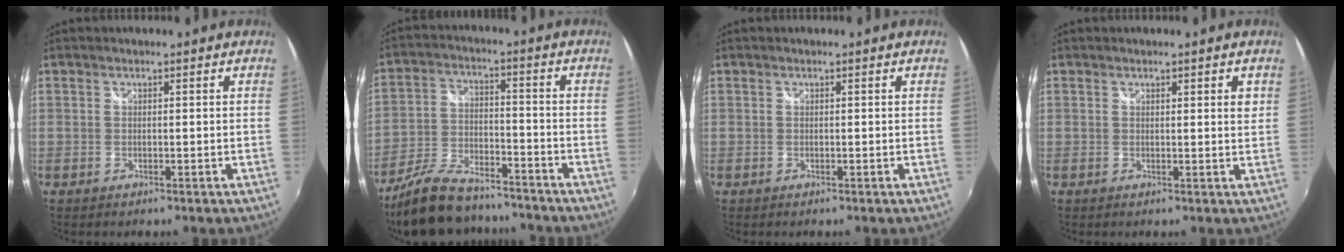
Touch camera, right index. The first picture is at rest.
{"total": 16.9, "force": [-14.2, 5.5, 7.4], "torque": [-0.164, -0.014, -0.238]}
{"total": 0.0}
{"total": 2.2, "force": [1.4, 0.0, 1.7], "torque": [-0.022, 0.004, 0.018]}